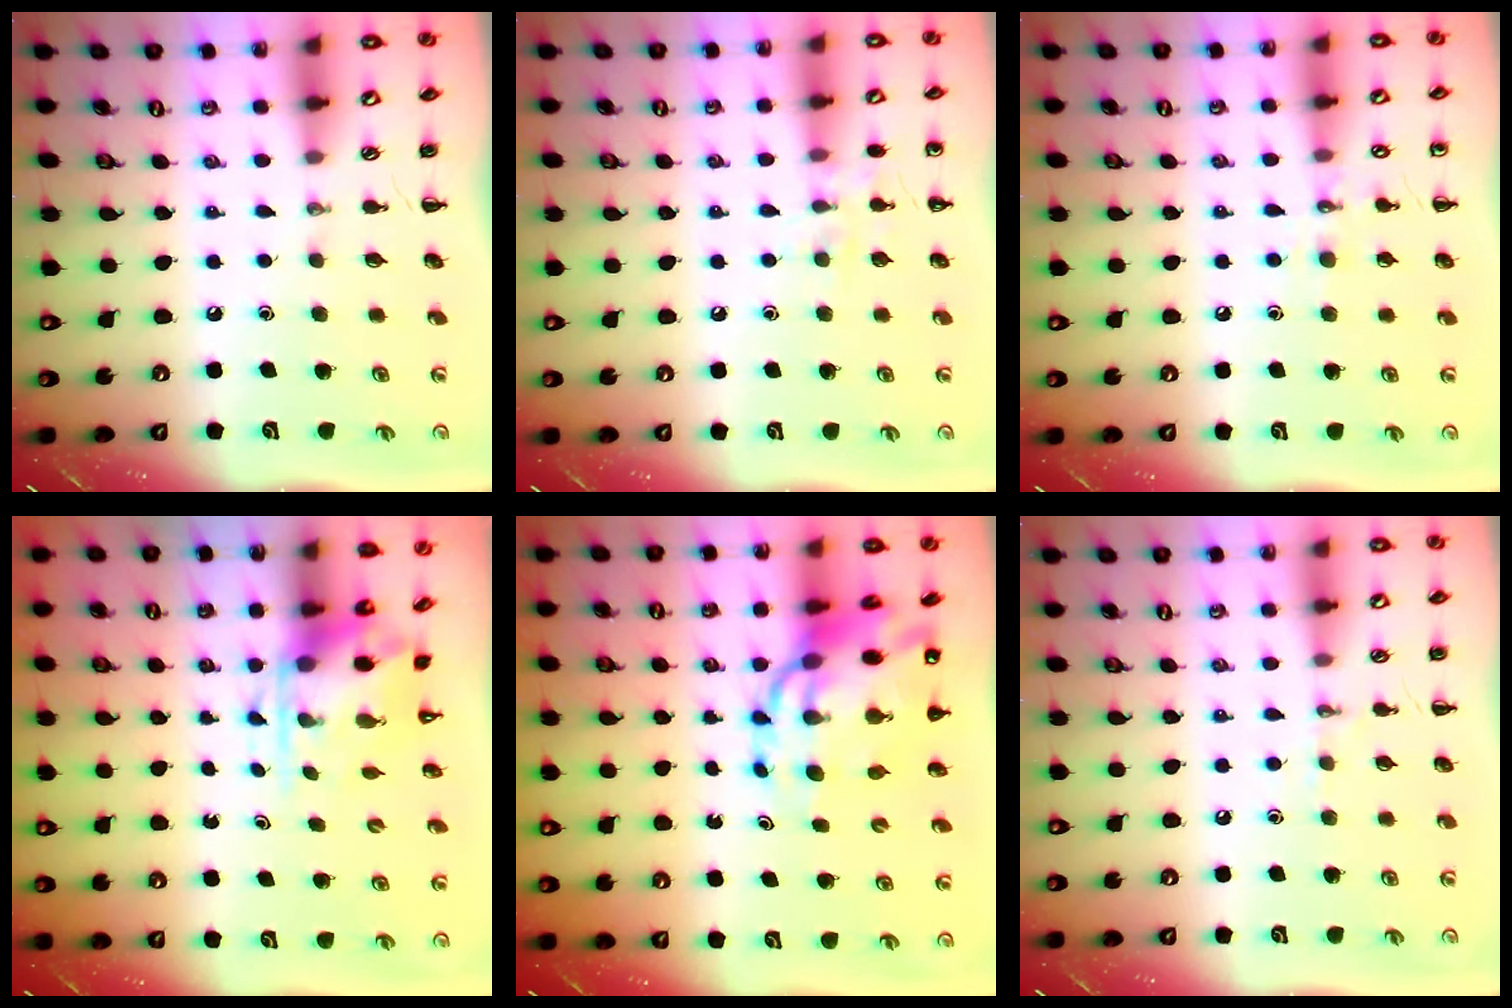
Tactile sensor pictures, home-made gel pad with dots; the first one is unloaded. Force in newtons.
{"total": 6.9, "press": 6.8, "slide": 1.5}
{"total": 6.9, "press": 6.7, "slide": 1.7}
{"total": 3.9, "press": 3.8, "slide": 0.9}
{"total": 16.1, "press": 15.4, "slide": 4.6}
{"total": 5.0, "press": 4.9, "slide": 1.2}